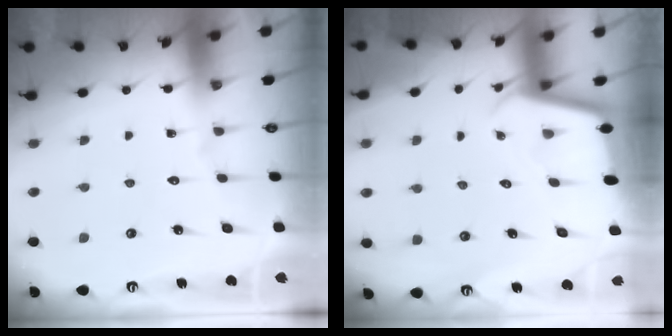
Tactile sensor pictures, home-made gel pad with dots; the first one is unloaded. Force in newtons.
{"total": 2.5, "press": 2.5, "slide": 0.1}